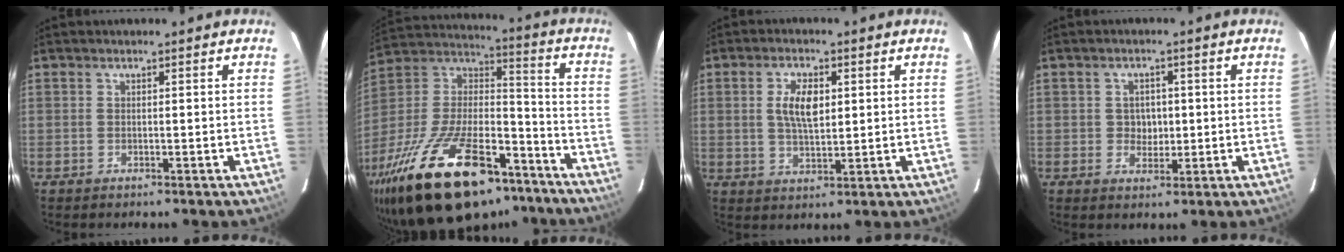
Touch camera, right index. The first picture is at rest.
{"total": 34.3, "force": [-22.9, 14.2, 21.2], "torque": [-0.412, -0.013, -0.352]}
{"total": 6.4, "force": [1.4, 3.0, 5.4], "torque": [-0.099, 0.004, 0.029]}
{"total": 3.5, "force": [0.0, 3.2, 1.4], "torque": [-0.023, 0.009, 0.002]}